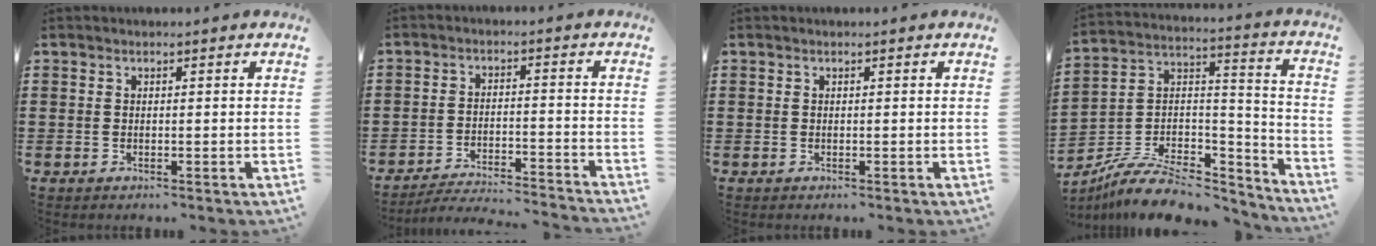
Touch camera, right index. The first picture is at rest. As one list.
[{"total": 4.1, "force": [-4.1, -0.1, 0.7], "torque": [-0.024, -0.003, -0.088]}, {"total": 0.0}, {"total": 9.4, "force": [-6.9, 4.4, 4.5], "torque": [-0.082, 0.023, -0.129]}]